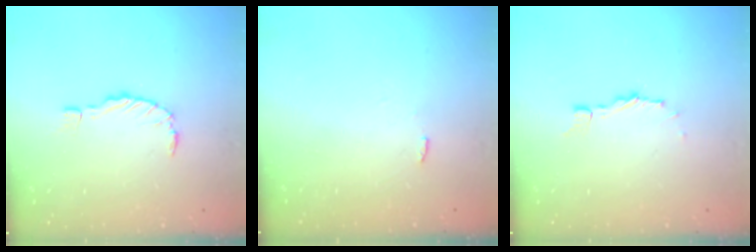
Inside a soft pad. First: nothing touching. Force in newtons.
{"total": 1.9, "press": 1.9, "slide": 0.1}
{"total": 3.4, "press": 3.4, "slide": 0.2}